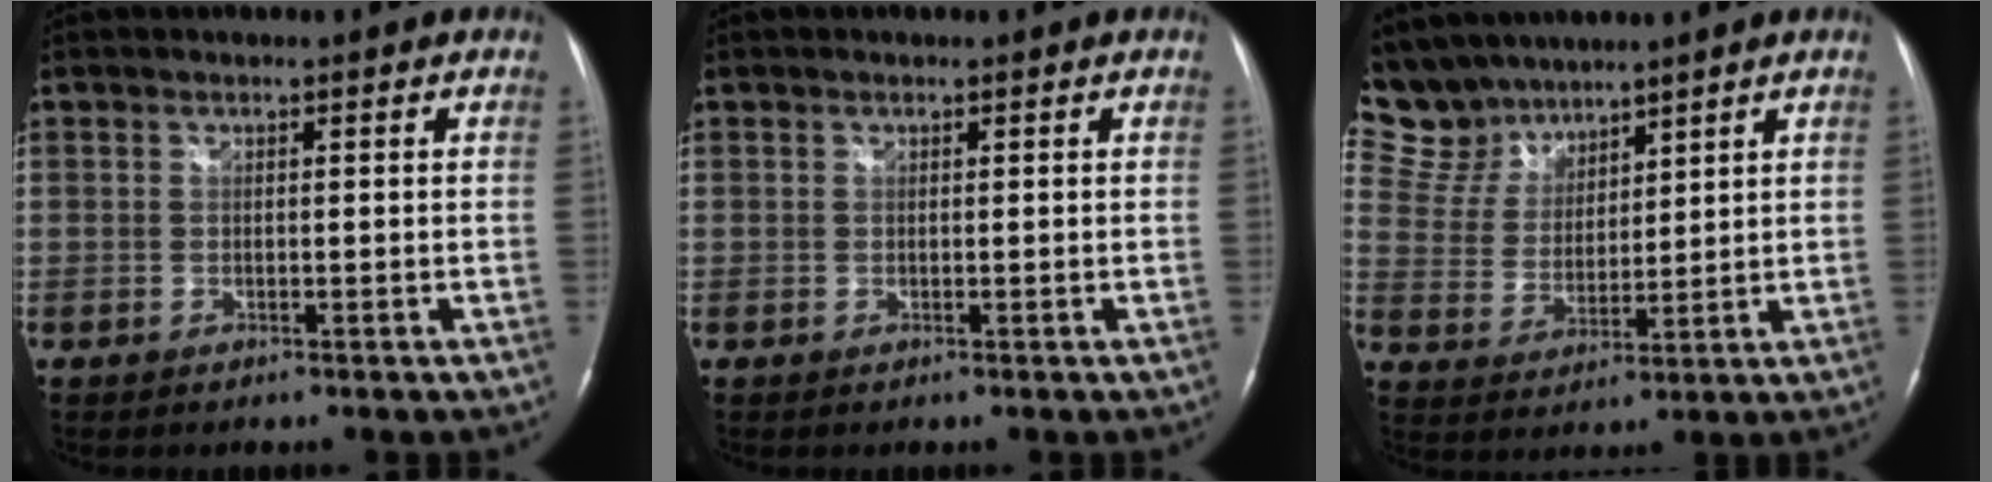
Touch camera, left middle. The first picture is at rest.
{"total": 0.0}
{"total": 9.4, "force": [8.5, 4.1, 0.4], "torque": [-0.020, 0.017, 0.182]}